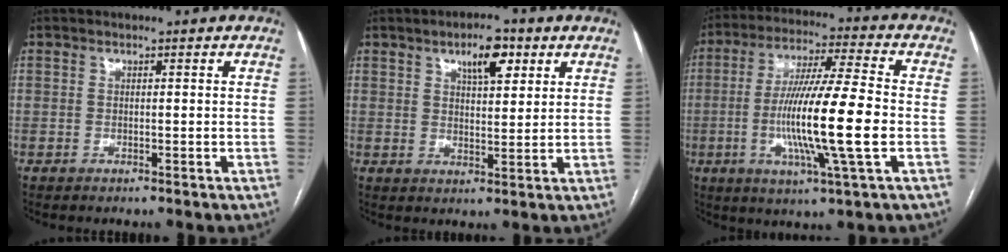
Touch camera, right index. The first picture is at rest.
{"total": 6.4, "force": [3.4, 2.3, 4.9], "torque": [-0.080, 0.007, 0.052]}
{"total": 15.6, "force": [-2.6, 0.0, 15.4], "torque": [-0.288, -0.010, -0.054]}